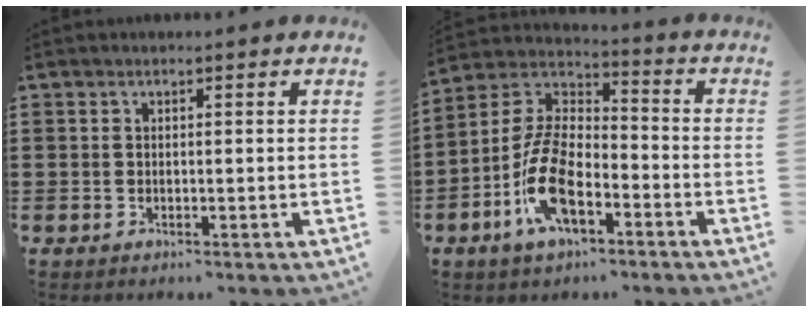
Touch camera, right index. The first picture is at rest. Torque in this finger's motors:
{"motor_torque": [1.78, 0.36, 1.05, 0.21]}